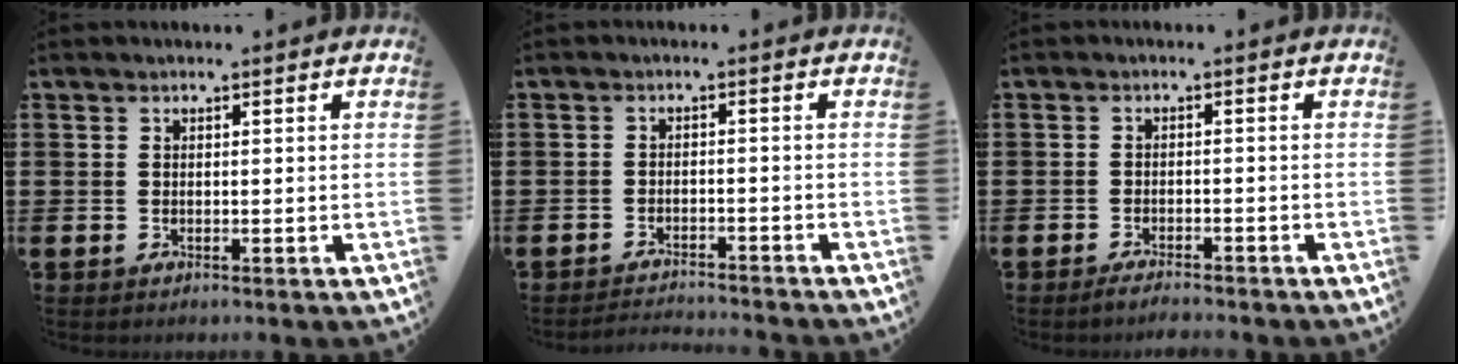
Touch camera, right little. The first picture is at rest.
{"total": 2.0, "force": [-2.0, -0.2, 0.0], "torque": [-0.003, 0.004, -0.042]}
{"total": 1.8, "force": [-1.7, 0.0, 0.7], "torque": [-0.012, 0.003, -0.032]}